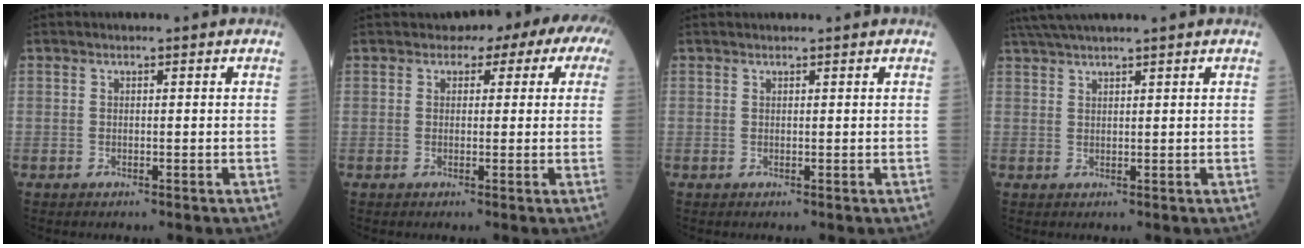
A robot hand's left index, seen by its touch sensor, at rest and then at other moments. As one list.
[{"total": 6.2, "force": [4.1, 3.4, 3.2], "torque": [-0.034, 0.019, 0.027]}, {"total": 0.7, "force": [0.7, 0.0, 0.2], "torque": [-0.005, 0.014, 0.016]}, {"total": 5.3, "force": [4.5, -1.0, 2.7], "torque": [-0.049, 0.030, 0.085]}]